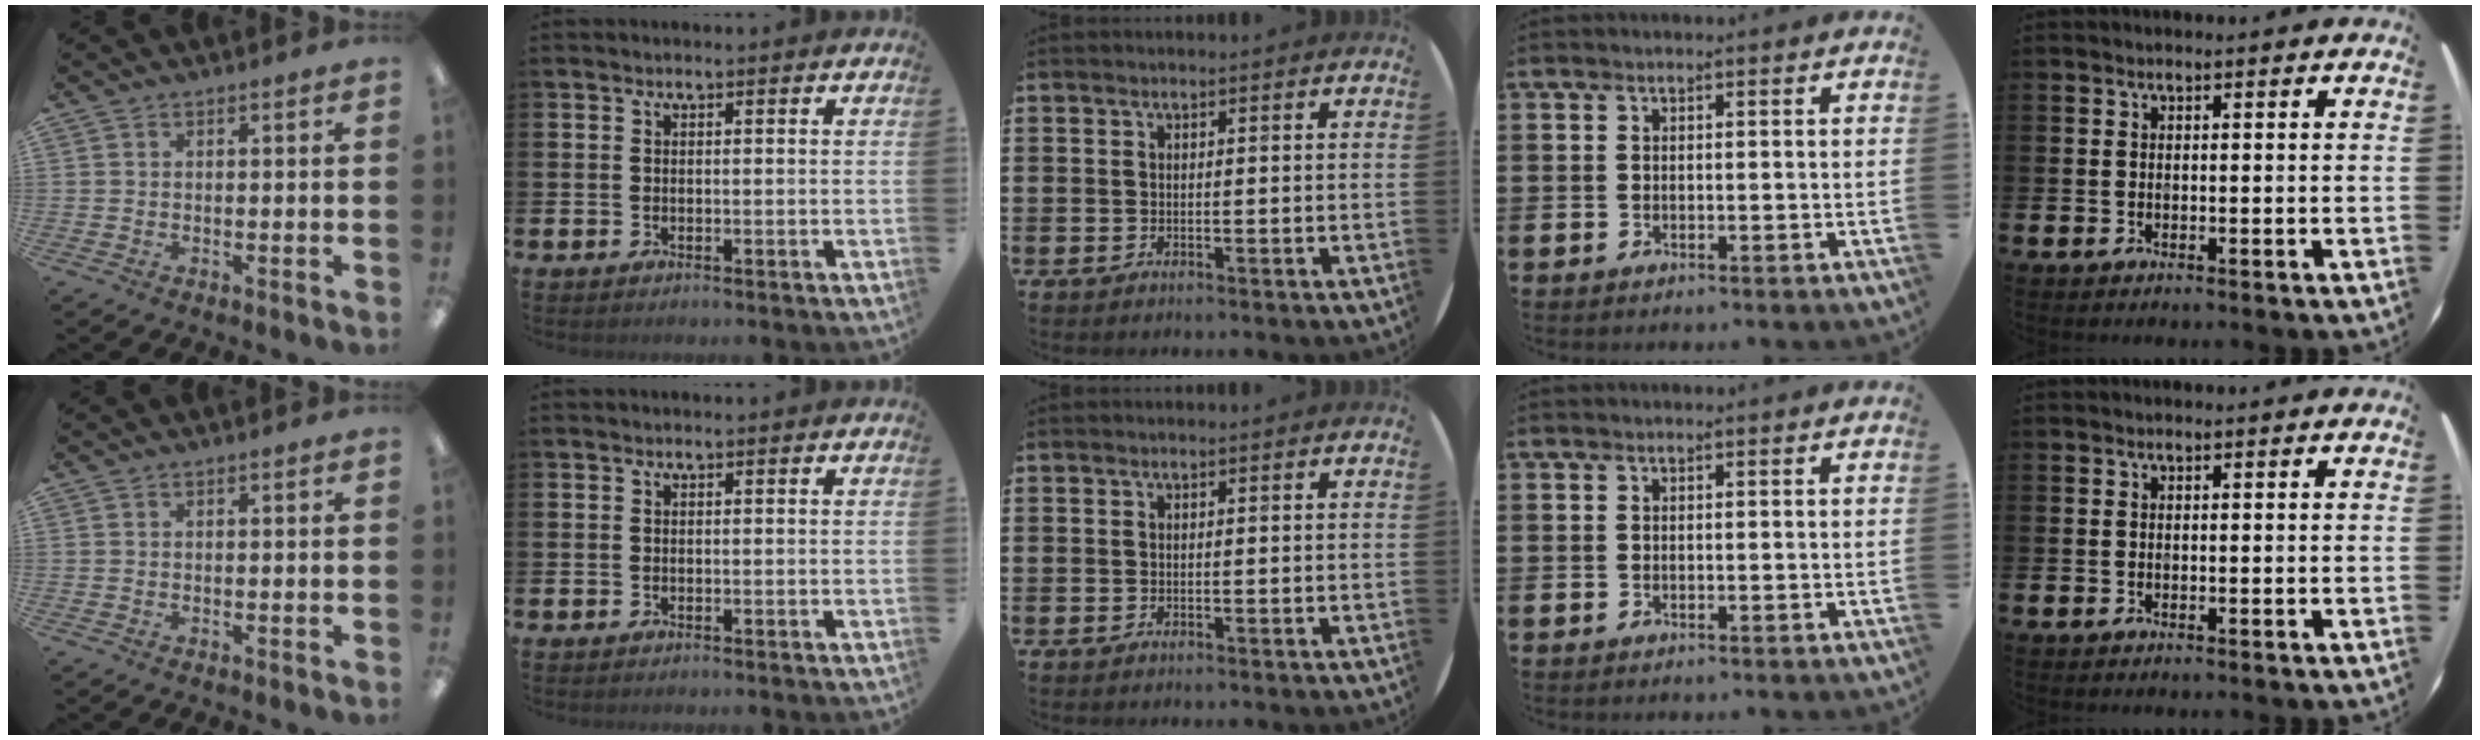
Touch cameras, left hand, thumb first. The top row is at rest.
{}